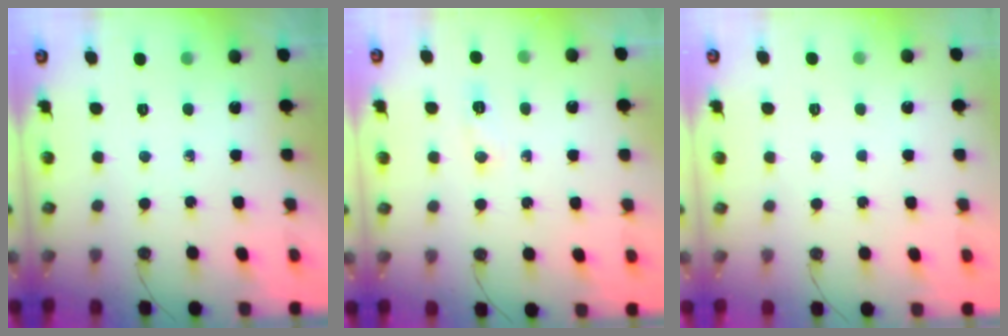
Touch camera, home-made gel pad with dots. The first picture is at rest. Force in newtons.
{"total": 5.9, "press": 5.8, "slide": 0.7}
{"total": 1.3, "press": 1.3, "slide": 0.1}